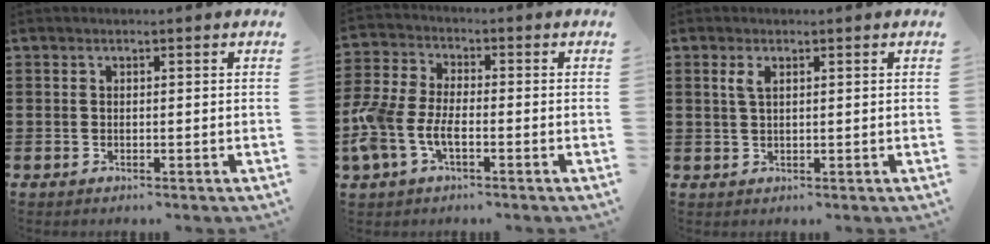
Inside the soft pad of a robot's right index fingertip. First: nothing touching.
{"total": 6.6, "force": [-2.6, 3.4, 5.0], "torque": [-0.137, -0.007, -0.057]}
{"total": 2.0, "force": [0.8, 0.7, 1.7], "torque": [-0.036, 0.006, 0.013]}